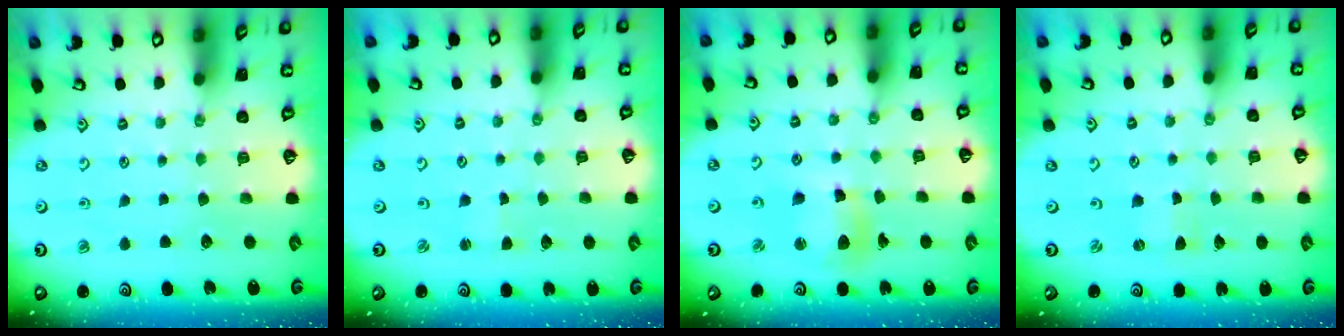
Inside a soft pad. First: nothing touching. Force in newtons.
{"total": 0.9, "press": 0.9, "slide": 0.2}
{"total": 10.1, "press": 10.1, "slide": 1.3}
{"total": 0.0}